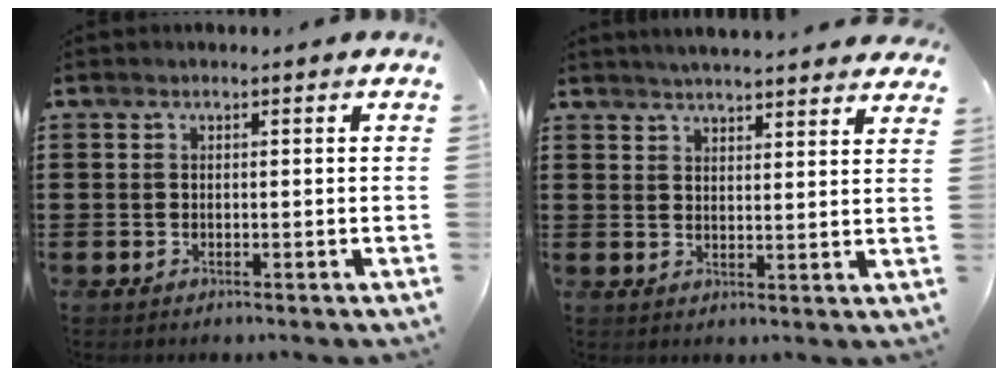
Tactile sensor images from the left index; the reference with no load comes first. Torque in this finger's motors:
{"motor_torque": [2.14, 0.00, 0.42, 0.15]}